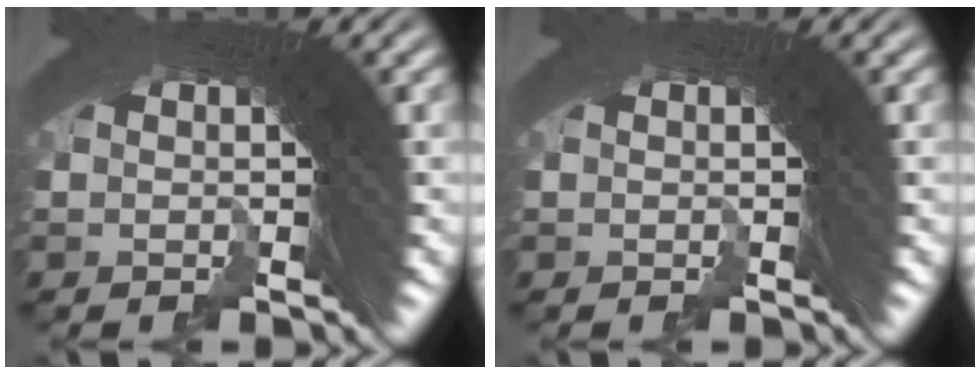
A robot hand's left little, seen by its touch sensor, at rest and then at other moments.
{"total": 0.0}